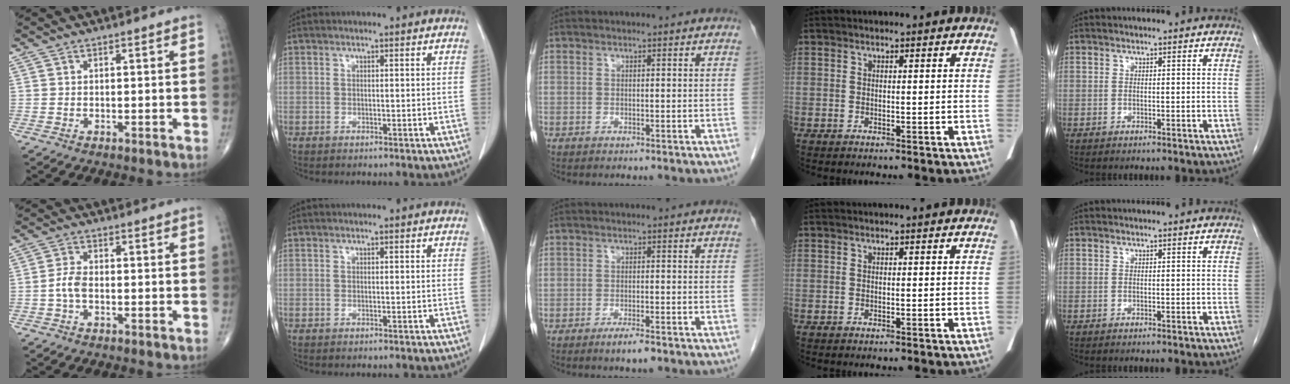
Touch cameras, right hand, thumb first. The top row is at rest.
{"thumb": {"total": 3.1, "force": [-0.8, 1.6, 2.5], "torque": [-0.056, 0.009, -0.019]}, "middle": {"total": 2.9, "force": [-2.0, 0.4, 2.1], "torque": [-0.040, -0.004, -0.032]}}